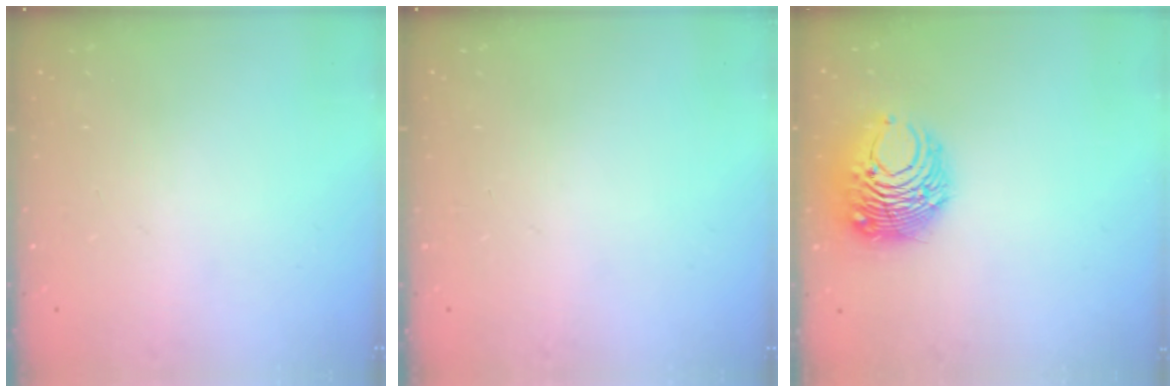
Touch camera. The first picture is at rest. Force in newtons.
{"total": 0.0}
{"total": 10.4, "press": 10.4, "slide": 0.9}